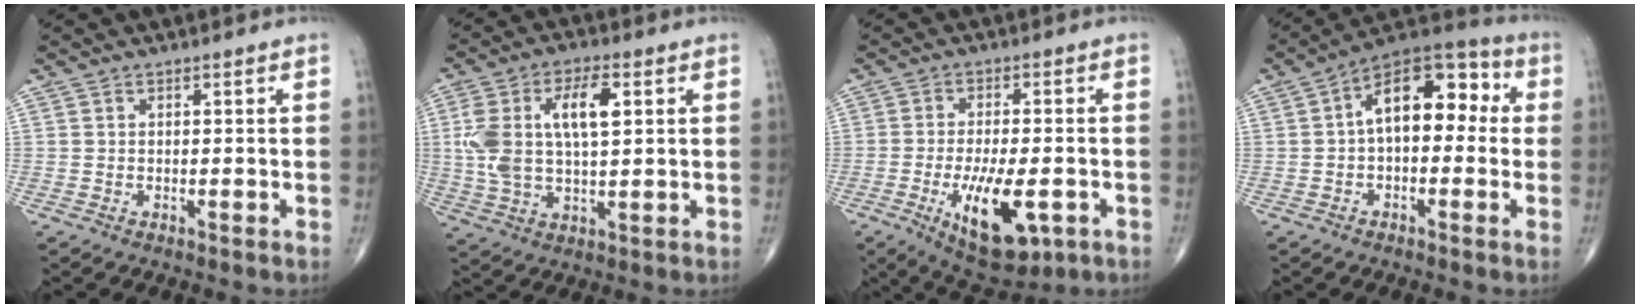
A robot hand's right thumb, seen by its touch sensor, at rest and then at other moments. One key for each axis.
{"total": 13.4, "fx": 2.9, "fy": 6.2, "fz": 11.5, "tx": -0.231, "ty": 0.011, "tz": 0.058}
{"total": 13.5, "fx": -4.6, "fy": 5.5, "fz": 11.4, "tx": -0.179, "ty": -0.001, "tz": -0.060}
{"total": 13.9, "fx": 1.3, "fy": 7.9, "fz": 11.3, "tx": -0.141, "ty": 0.047, "tz": 0.004}